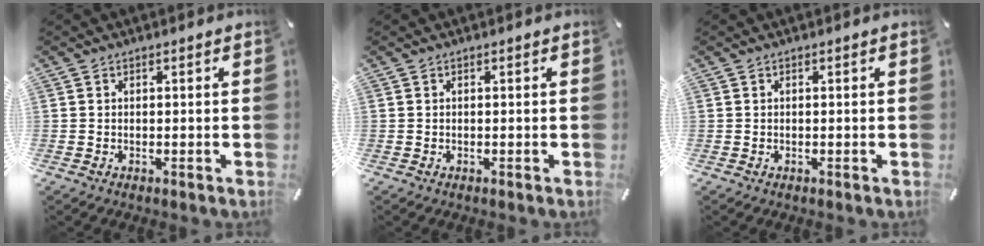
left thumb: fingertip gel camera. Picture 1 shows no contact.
{"total": 0.0}
{"total": 0.0}